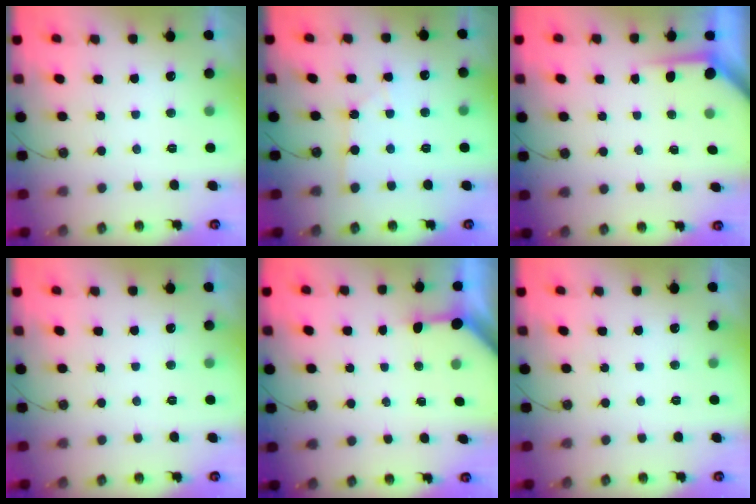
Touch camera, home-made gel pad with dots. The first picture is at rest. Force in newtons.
{"total": 7.1, "press": 7.1, "slide": 0.8}
{"total": 3.2, "press": 3.2, "slide": 0.4}
{"total": 0.0}
{"total": 3.3, "press": 3.3, "slide": 0.3}
{"total": 0.0}